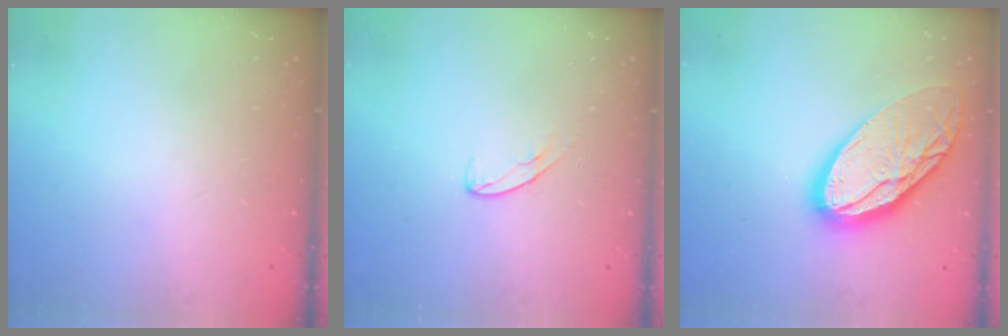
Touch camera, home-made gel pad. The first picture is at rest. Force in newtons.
{"total": 5.7, "press": 5.7, "slide": 0.4}
{"total": 21.6, "press": 21.5, "slide": 2.2}